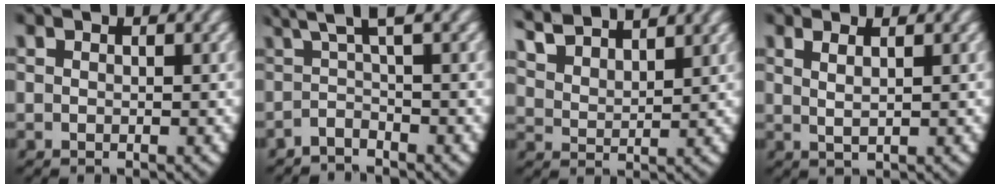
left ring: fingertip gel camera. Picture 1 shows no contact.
{"total": 2.1, "force": [0.4, -0.1, 2.1], "torque": [-0.034, 0.002, 0.007]}
{"total": 4.7, "force": [3.9, 1.9, 1.9], "torque": [-0.055, -0.001, 0.072]}
{"total": 1.6, "force": [0.9, 0.0, 1.3], "torque": [-0.030, -0.004, 0.025]}